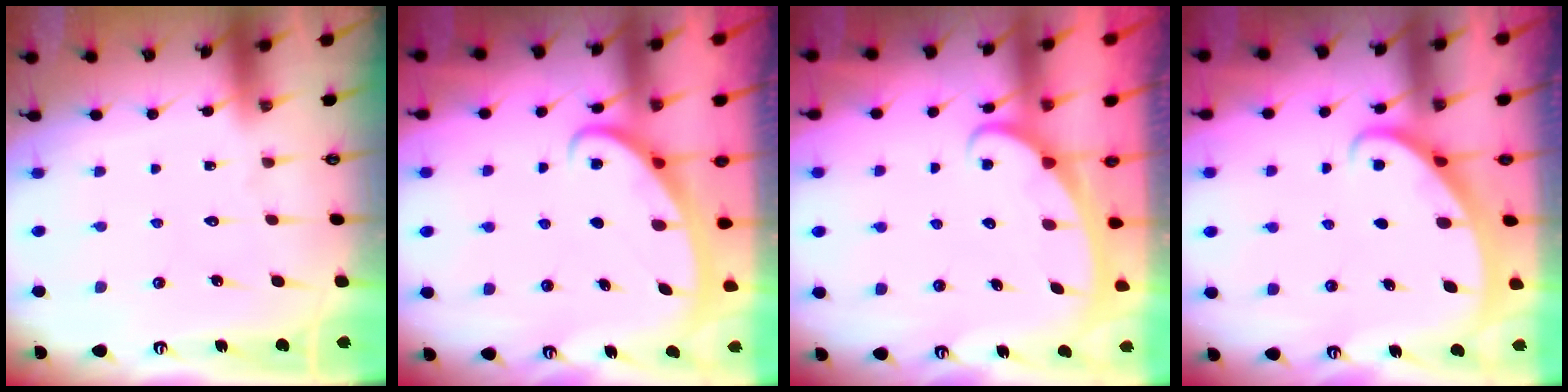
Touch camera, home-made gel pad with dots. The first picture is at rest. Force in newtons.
{"total": 2.7, "press": 2.7, "slide": 0.4}
{"total": 2.5, "press": 2.4, "slide": 0.3}
{"total": 2.3, "press": 2.3, "slide": 0.2}